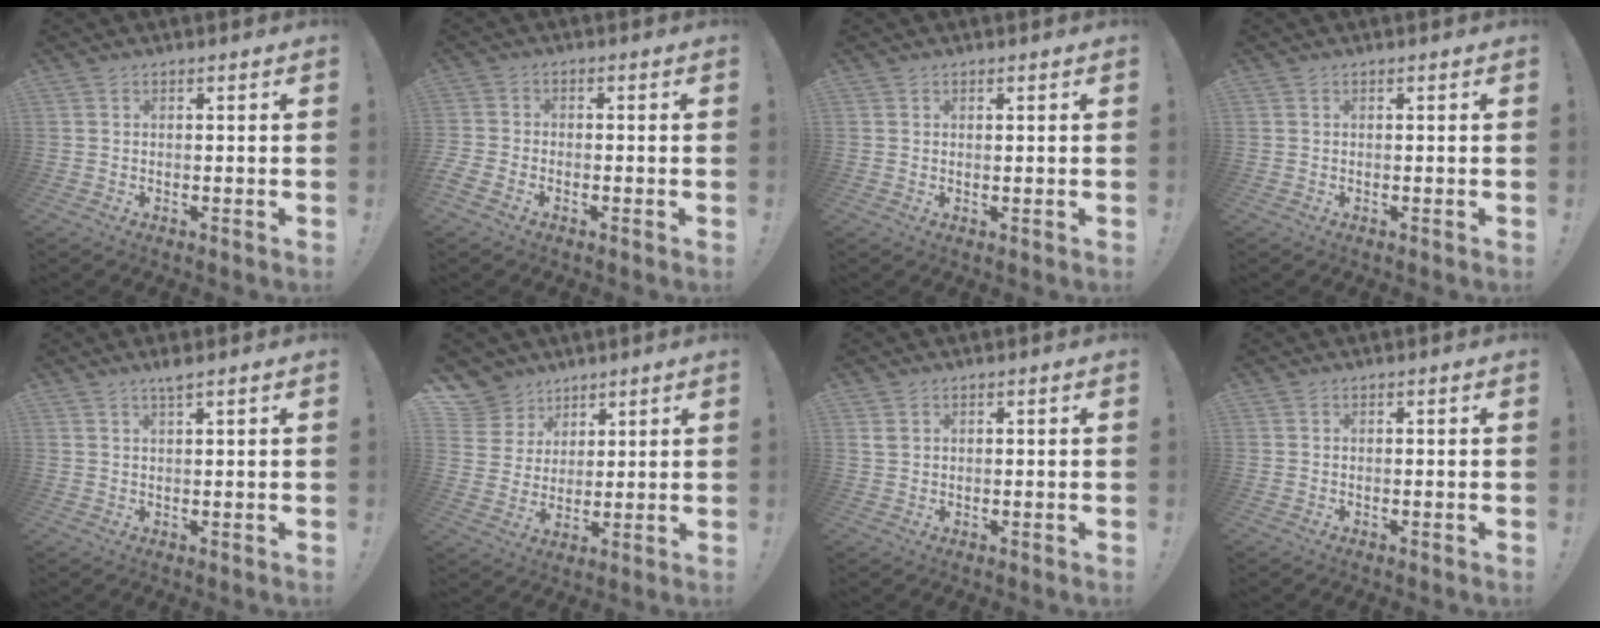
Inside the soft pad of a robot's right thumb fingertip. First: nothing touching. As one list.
[{"total": 2.9, "force": [-1.8, 1.7, 1.5], "torque": [-0.049, 0.000, -0.036]}, {"total": 0.5, "force": [0.5, 0.2, 0.0], "torque": [0.000, 0.000, 0.010]}, {"total": 0.0}, {"total": 2.2, "force": [1.8, -0.4, 1.2], "torque": [-0.020, -0.011, 0.030]}, {"total": 8.7, "force": [5.8, 6.4, 0.8], "torque": [-0.022, -0.049, 0.118]}, {"total": 1.5, "force": [0.8, 1.2, 0.6], "torque": [-0.006, -0.002, 0.014]}, {"total": 0.0}]